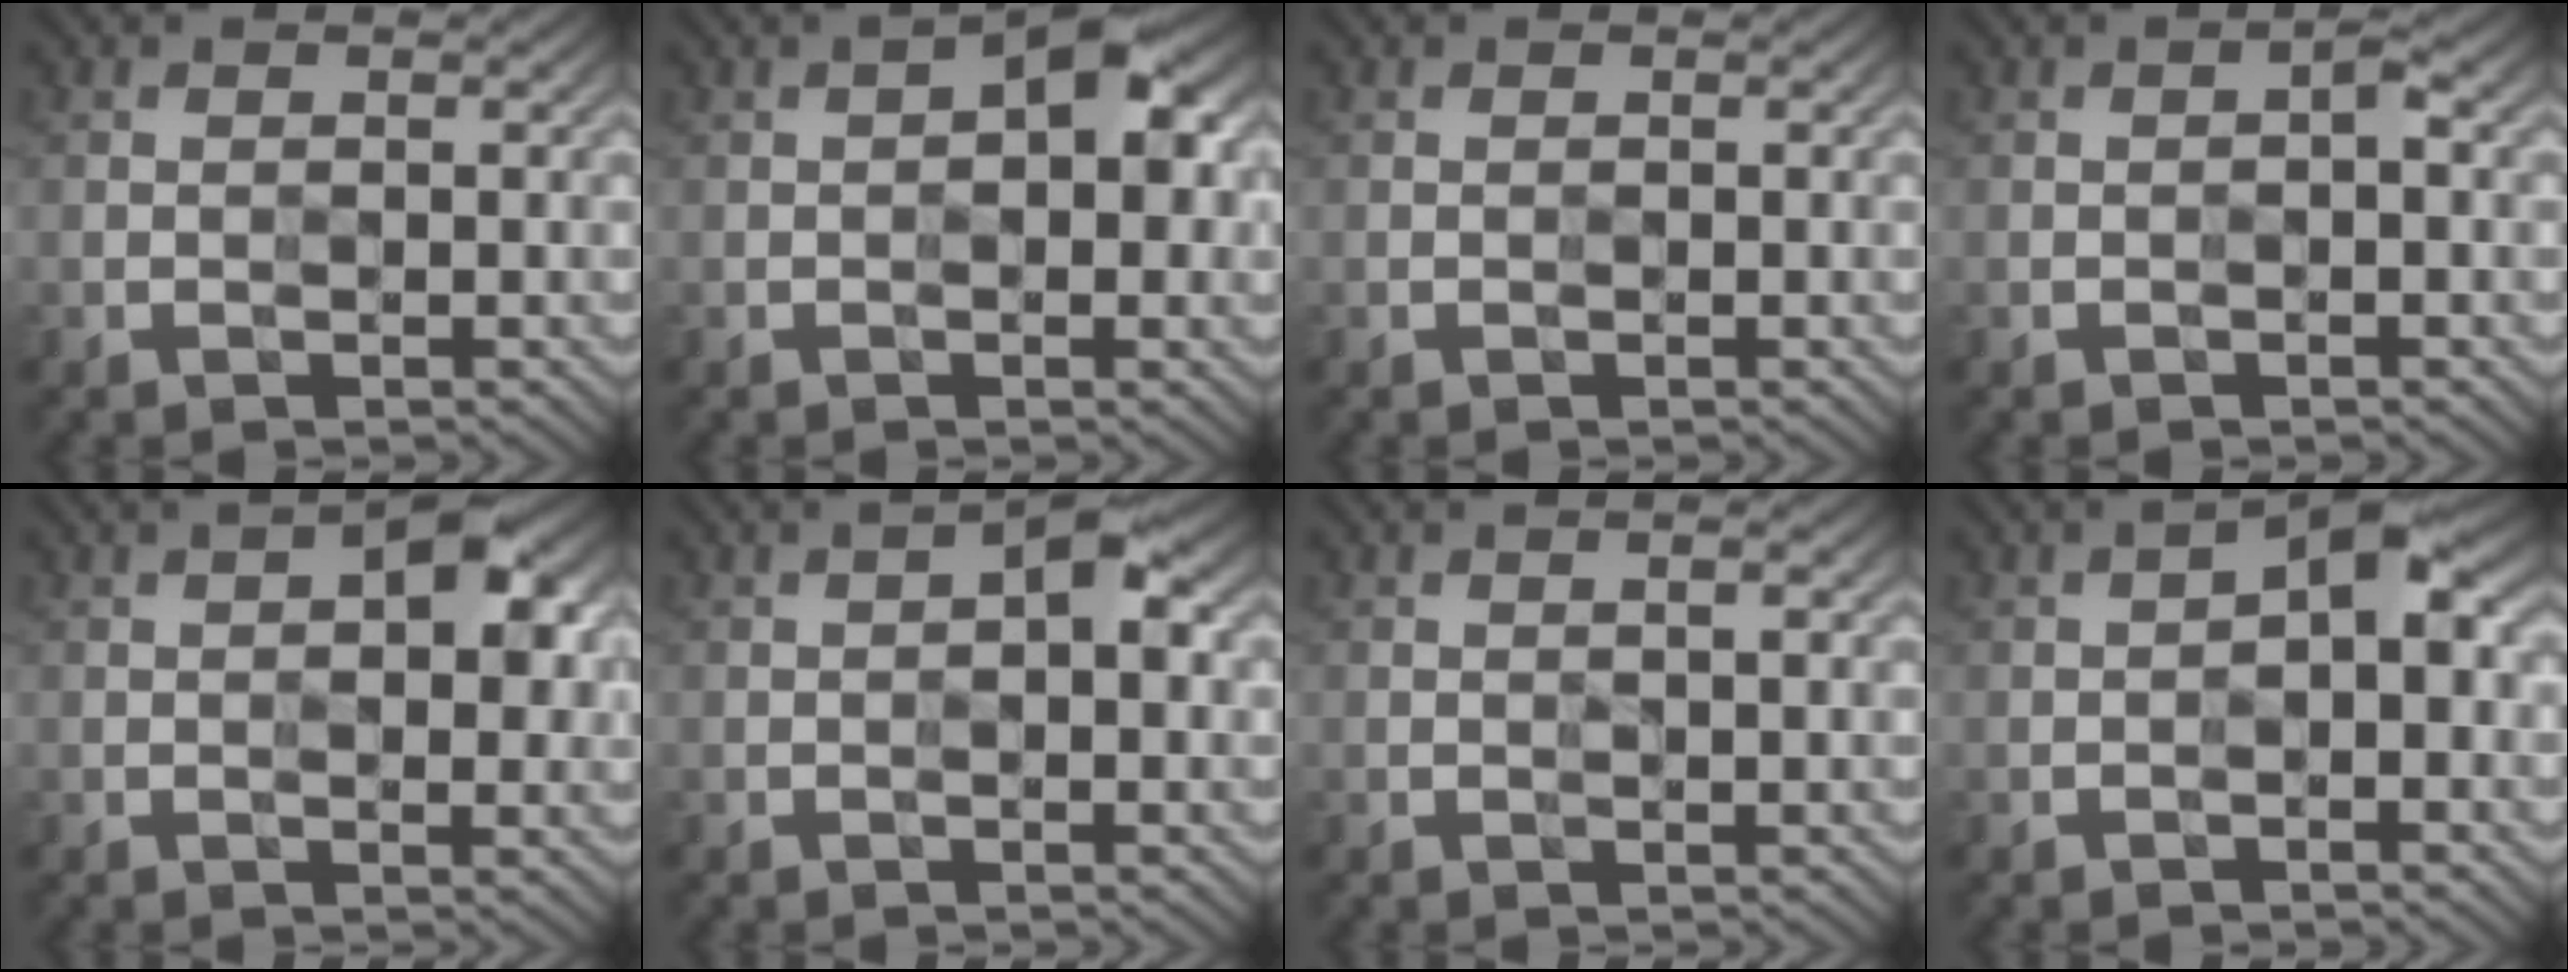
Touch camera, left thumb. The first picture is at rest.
{"total": 6.0, "force": [0.7, 2.7, 5.3], "torque": [-0.070, 0.012, 0.005]}
{"total": 0.0}
{"total": 1.0, "force": [-0.2, 0.2, 0.9], "torque": [-0.016, 0.004, -0.005]}
{"total": 6.6, "force": [1.4, 2.9, 5.7], "torque": [-0.080, 0.008, 0.017]}
{"total": 4.0, "force": [0.4, 1.5, 3.6], "torque": [-0.055, 0.010, 0.002]}
{"total": 1.3, "force": [0.3, 0.0, 1.2], "torque": [-0.023, 0.003, 0.003]}
{"total": 4.7, "force": [0.1, 1.9, 4.2], "torque": [-0.061, 0.012, -0.006]}